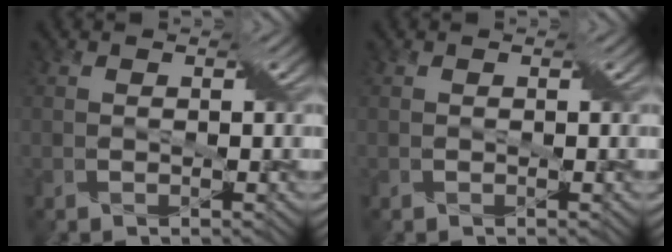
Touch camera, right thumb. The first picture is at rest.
{"total": 0.0}